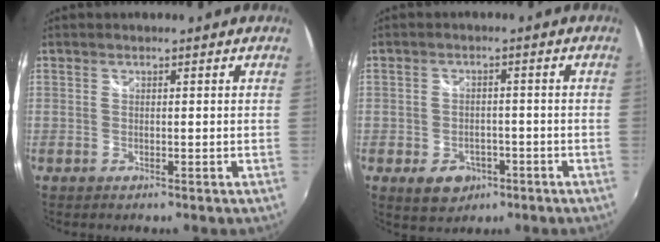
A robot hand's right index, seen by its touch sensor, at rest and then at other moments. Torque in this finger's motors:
{"motor_torque": [0.43, 0.30, 0.07, 0.03]}